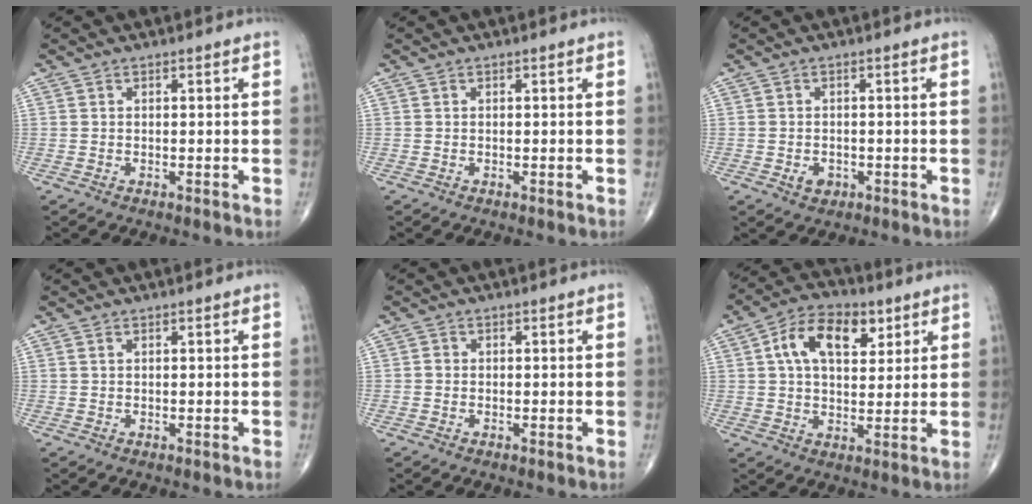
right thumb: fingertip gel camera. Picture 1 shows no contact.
{"total": 0.0}
{"total": 2.3, "force": [-0.9, 1.7, 1.3], "torque": [-0.016, 0.002, -0.009]}
{"total": 0.5, "force": [0.3, 0.3, 0.3], "torque": [-0.008, 0.002, 0.006]}
{"total": 0.7, "force": [-0.1, 0.6, 0.3], "torque": [-0.002, 0.002, -0.003]}
{"total": 12.4, "force": [4.6, 7.3, 8.9], "torque": [-0.128, 0.001, 0.073]}